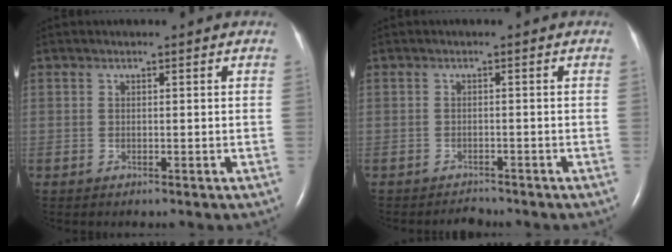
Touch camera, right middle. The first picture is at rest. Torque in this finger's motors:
{"motor_torque": [-0.06, 0.07, -0.03, -0.01]}